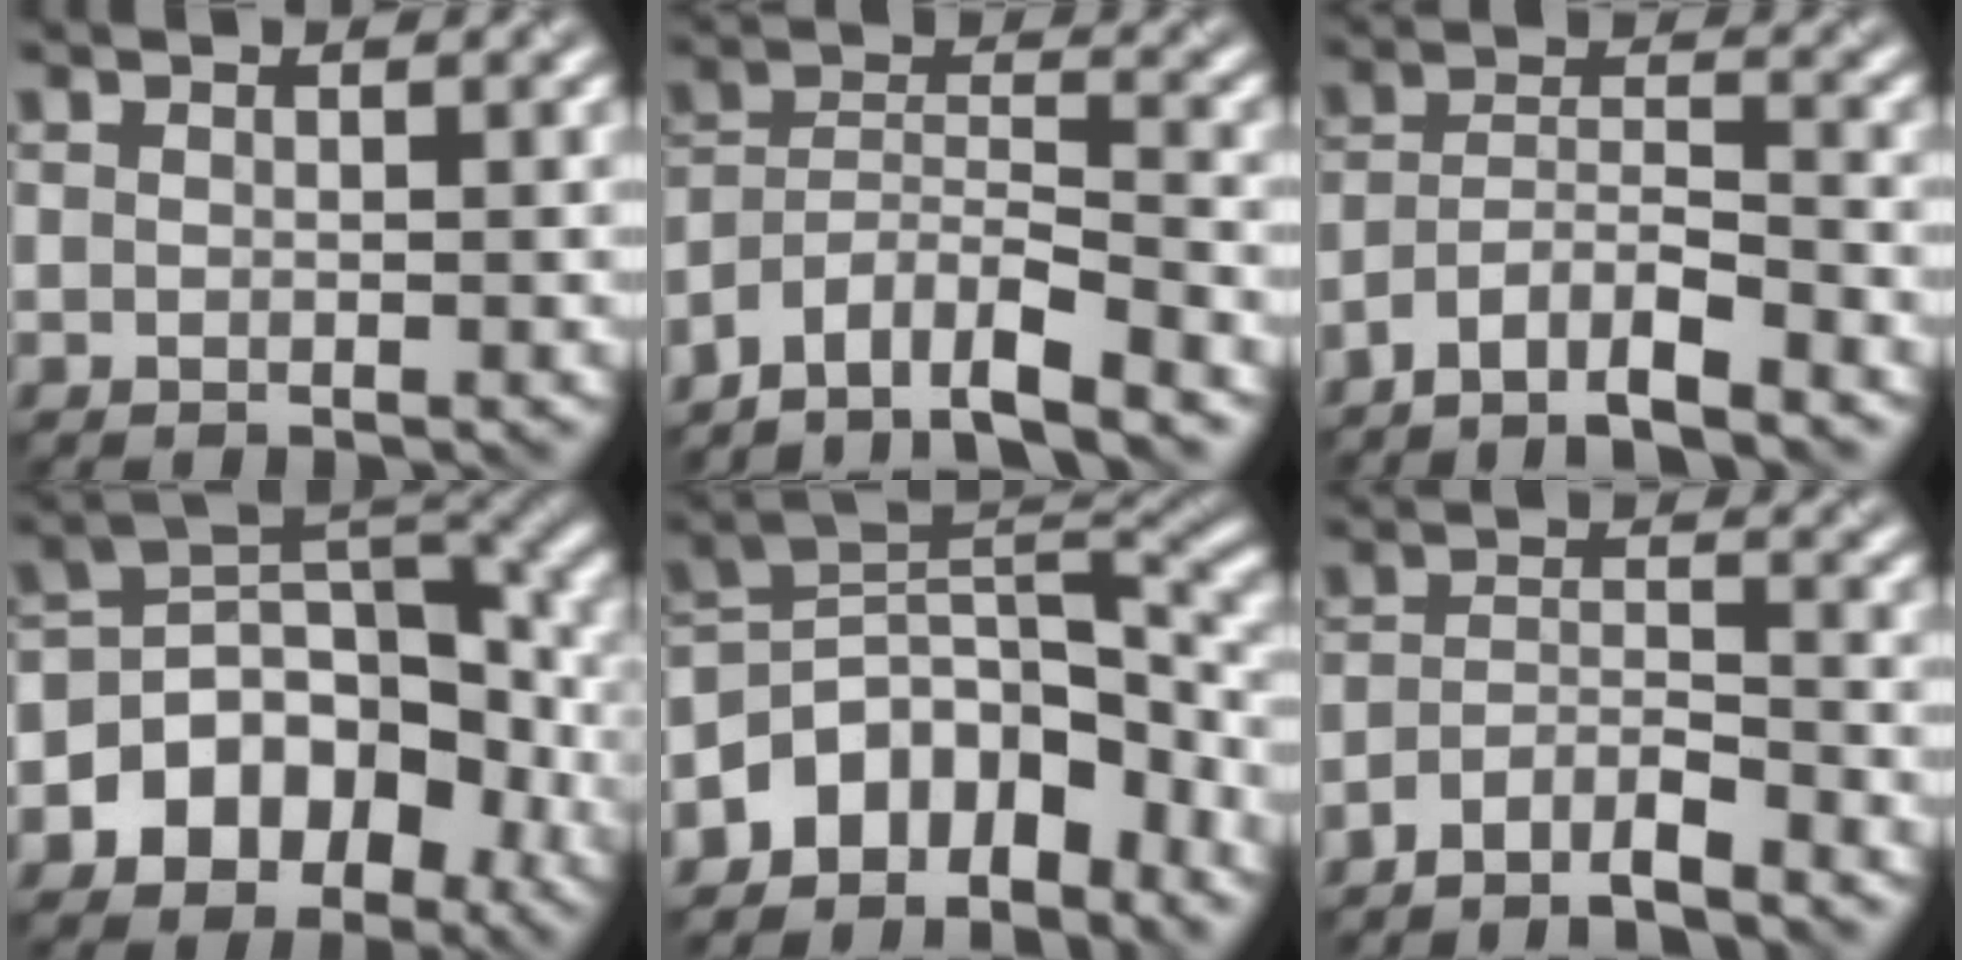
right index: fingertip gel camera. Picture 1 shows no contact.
{"total": 8.3, "force": [-7.1, 2.3, 3.5], "torque": [-0.056, 0.010, -0.124]}
{"total": 5.5, "force": [-4.5, 1.3, 2.9], "torque": [-0.050, 0.002, -0.087]}
{"total": 9.1, "force": [-3.1, 6.6, 5.5], "torque": [-0.074, 0.012, -0.058]}
{"total": 7.6, "force": [-4.8, 4.2, 4.3], "torque": [-0.048, 0.012, -0.097]}
{"total": 4.2, "force": [-3.5, 1.0, 2.0], "torque": [-0.037, 0.001, -0.069]}